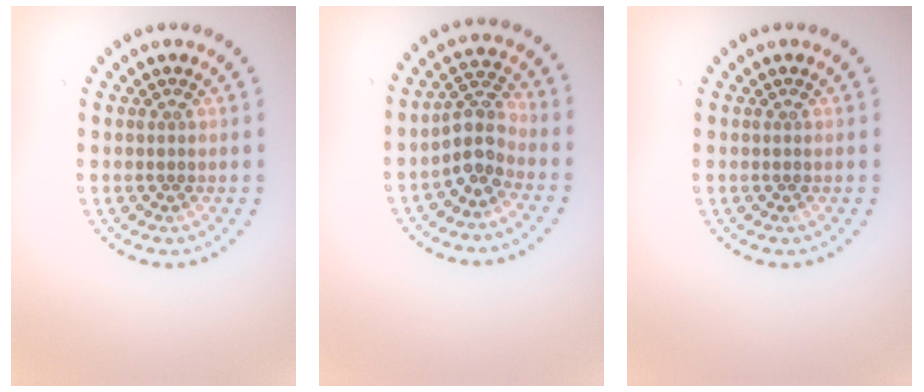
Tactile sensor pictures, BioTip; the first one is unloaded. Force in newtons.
{"total": 2.9, "press": 2.4, "slide": 1.7}
{"total": 0.0}